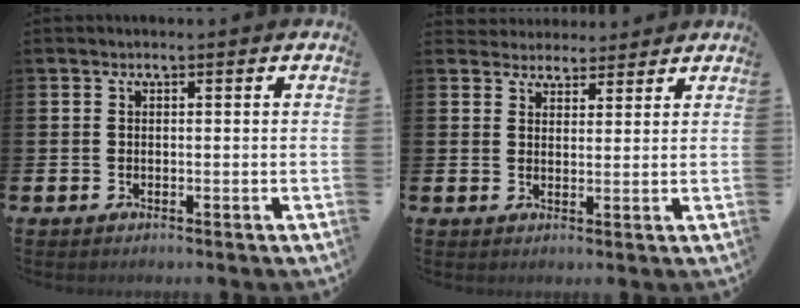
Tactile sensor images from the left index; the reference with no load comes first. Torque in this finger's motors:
{"motor_torque": [1.01, -1.13, 0.27, 0.00]}